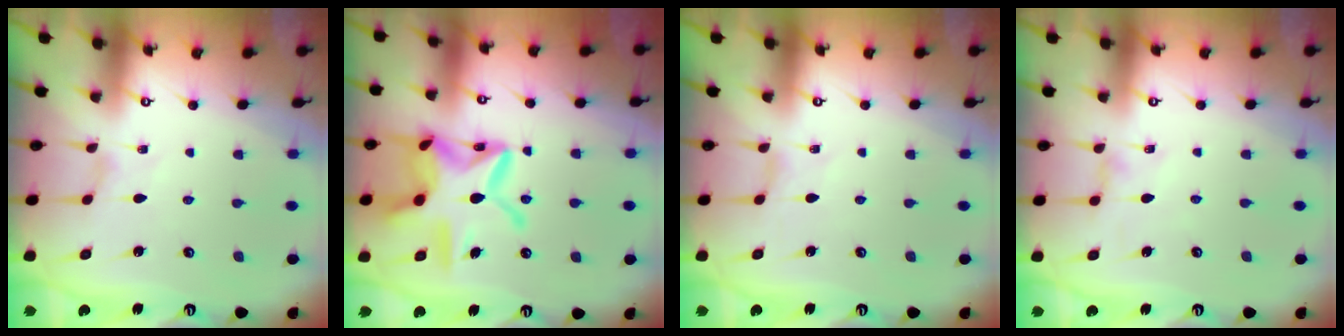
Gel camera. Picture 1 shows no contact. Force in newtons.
{"total": 21.1, "press": 21.0, "slide": 1.9}
{"total": 0.0}
{"total": 1.2, "press": 1.1, "slide": 0.4}